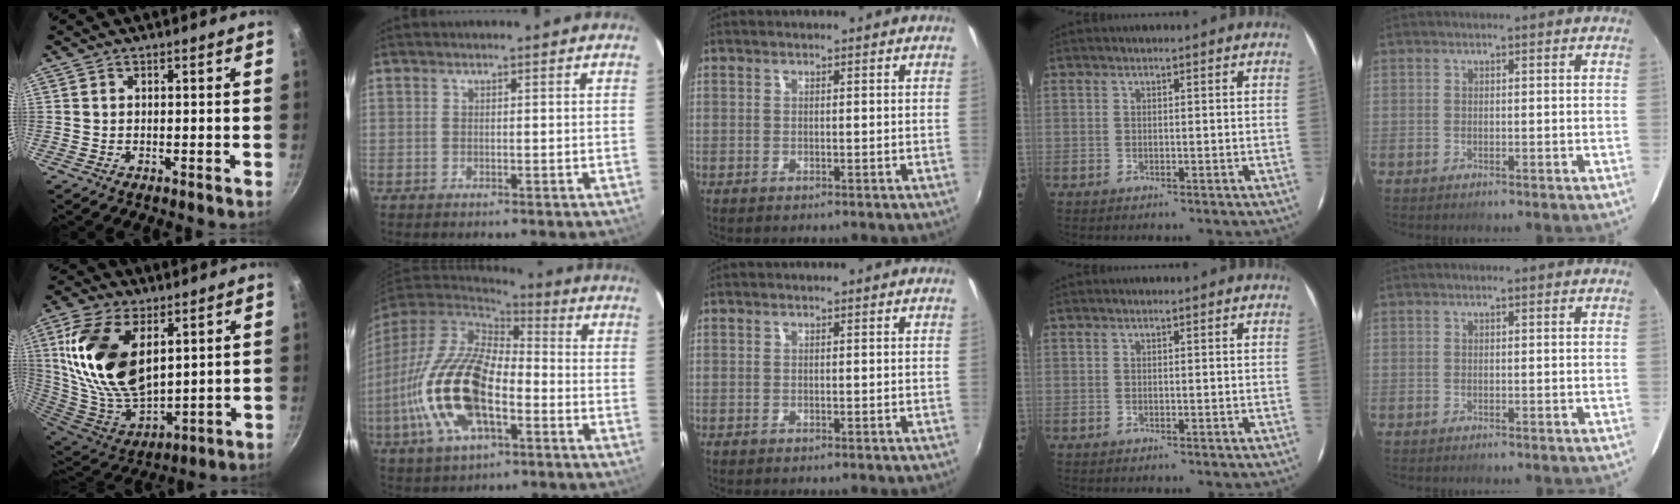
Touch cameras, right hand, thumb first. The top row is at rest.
{"thumb": {"total": 21.5, "force": [7.1, 12.0, 16.3], "torque": [-0.307, -0.039, 0.148]}, "index": {"total": 20.4, "force": [-5.6, 9.7, 17.1], "torque": [-0.364, -0.020, -0.104]}}